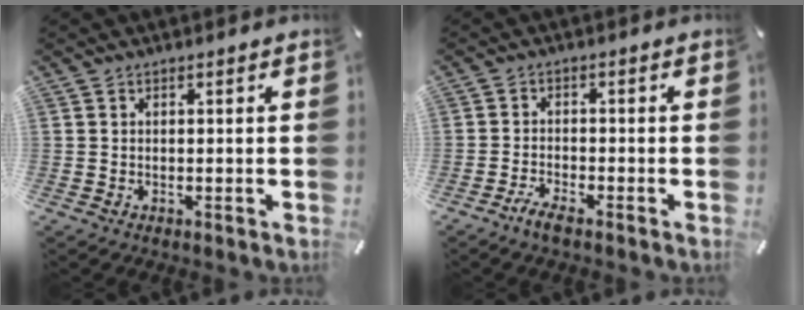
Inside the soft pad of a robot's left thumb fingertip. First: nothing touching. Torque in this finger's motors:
{"motor_torque": [-0.13, 0.15, 0.00, 0.01, 0.00]}